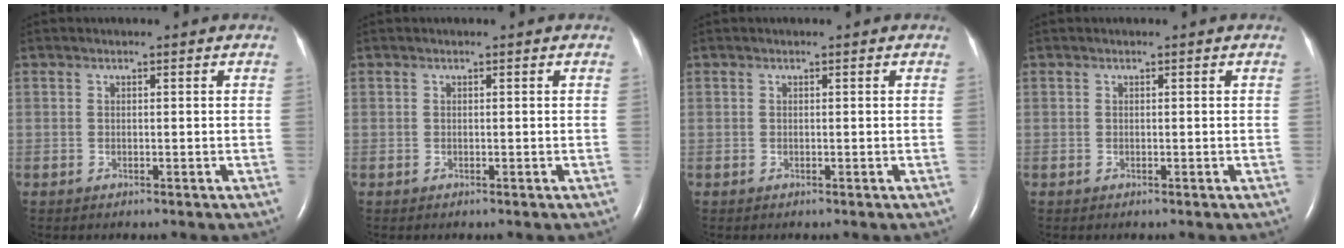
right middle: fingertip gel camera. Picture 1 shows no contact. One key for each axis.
{"total": 0.0}
{"total": 0.0}
{"total": 0.0}